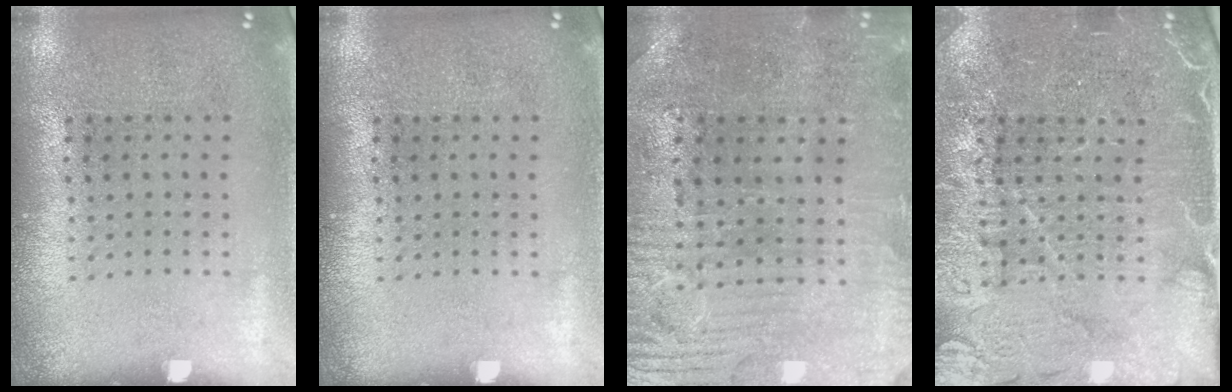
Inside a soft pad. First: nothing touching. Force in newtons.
{"total": 0.0}
{"total": 1.5, "press": 1.3, "slide": 0.6}
{"total": 4.6, "press": 4.2, "slide": 1.9}